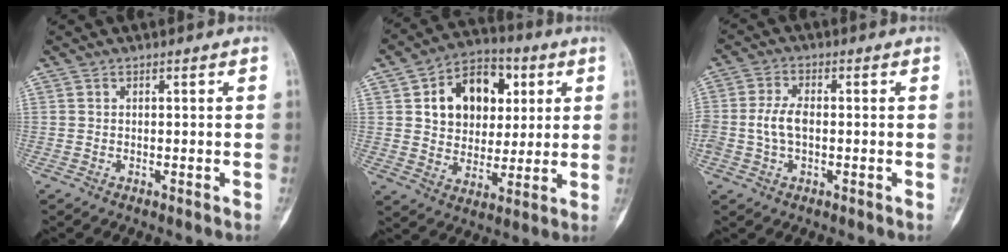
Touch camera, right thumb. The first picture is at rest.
{"total": 15.4, "force": [4.5, 11.3, 9.5], "torque": [-0.102, -0.001, 0.072]}
{"total": 5.2, "force": [-0.5, 3.0, 4.2], "torque": [-0.093, 0.012, -0.011]}